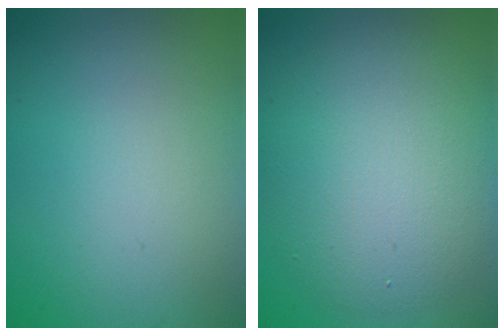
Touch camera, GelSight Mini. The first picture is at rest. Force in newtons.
{"total": 7.1, "press": 7.1, "slide": 0.1}